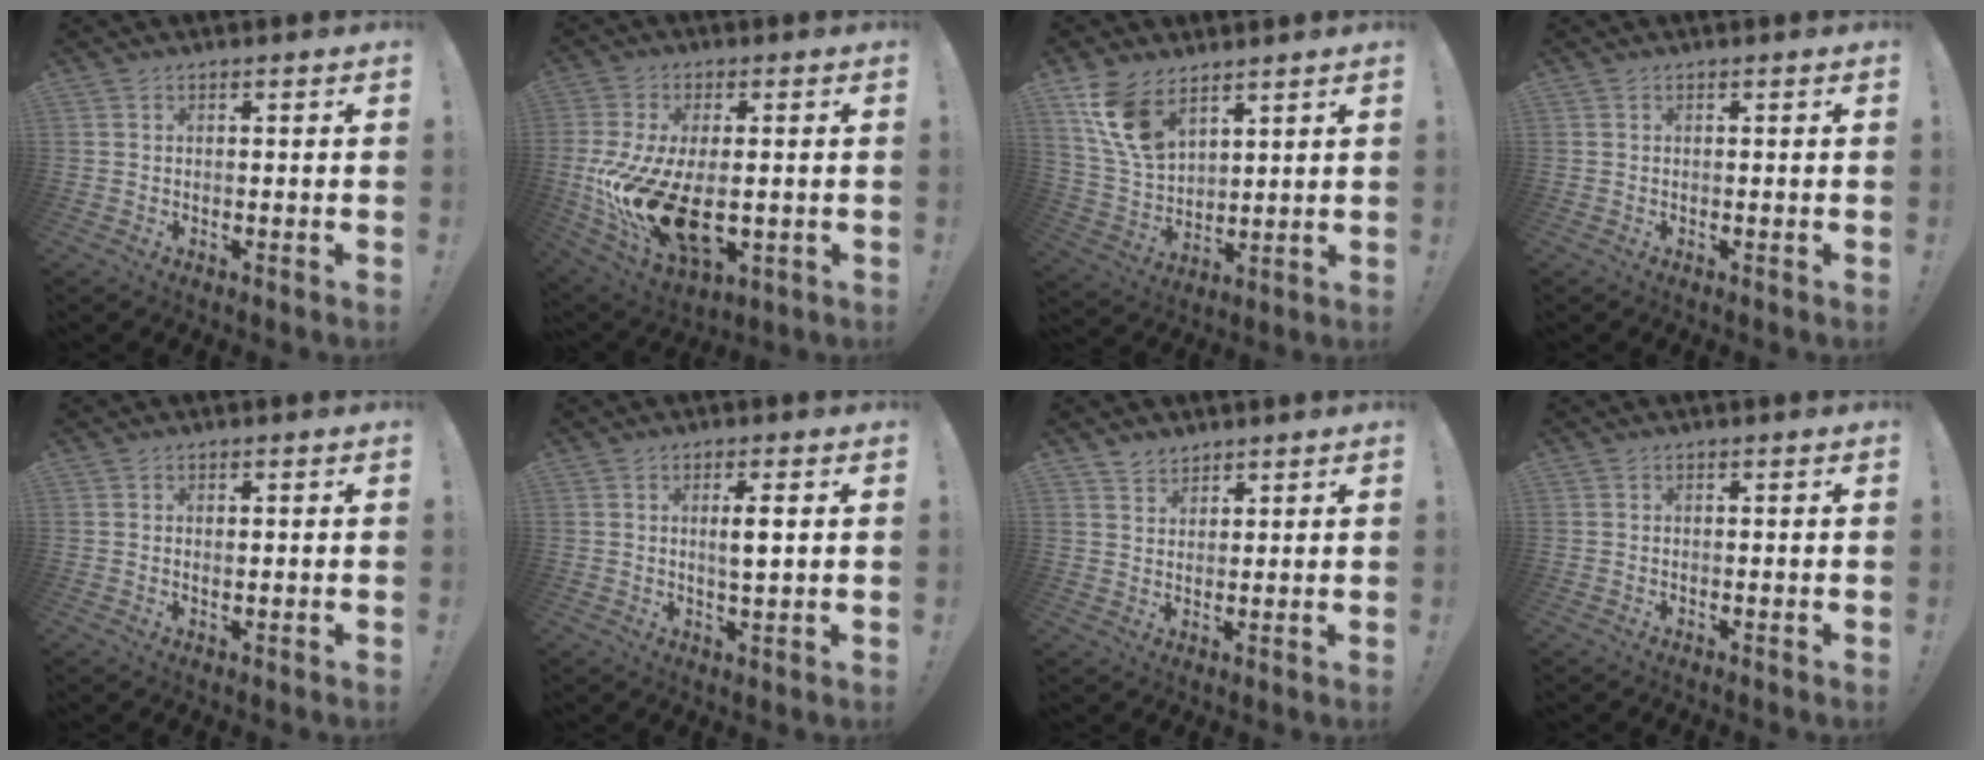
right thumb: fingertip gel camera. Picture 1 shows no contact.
{"total": 20.0, "force": [-2.3, 10.2, 17.1], "torque": [-0.321, -0.008, -0.026]}
{"total": 12.7, "force": [7.9, 7.1, 6.8], "torque": [-0.138, -0.036, 0.156]}
{"total": 0.0}
{"total": 0.6, "force": [0.3, 0.1, 0.5], "torque": [-0.003, -0.003, 0.003]}
{"total": 4.3, "force": [1.1, 0.5, 4.2], "torque": [-0.057, -0.013, 0.012]}
{"total": 3.6, "force": [3.1, 1.8, 0.2], "torque": [-0.001, -0.022, 0.058]}
{"total": 0.0}